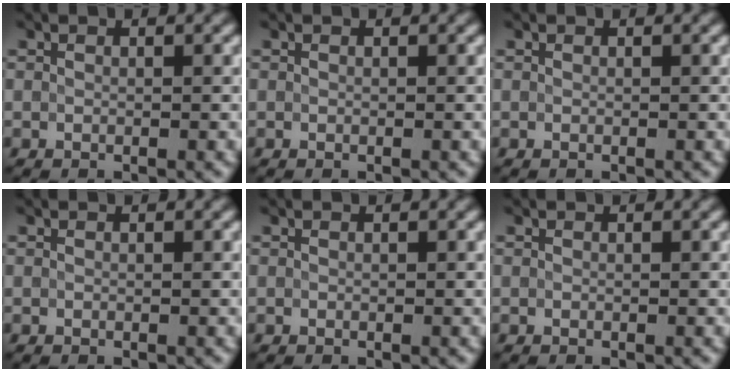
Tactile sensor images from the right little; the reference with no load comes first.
{"total": 0.0}
{"total": 0.0}
{"total": 0.0}
{"total": 0.0}
{"total": 0.0}